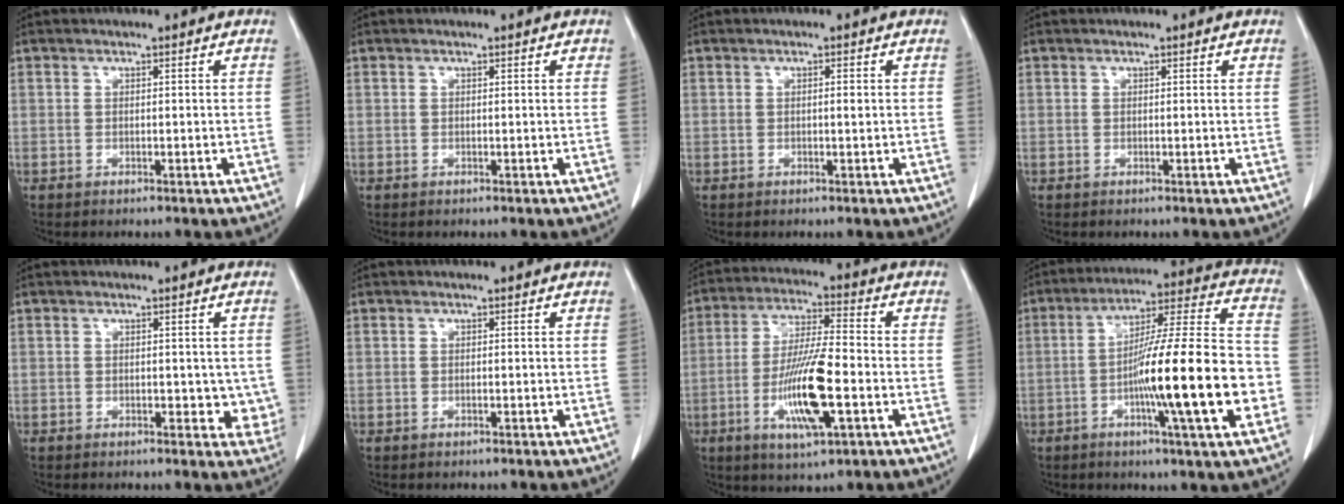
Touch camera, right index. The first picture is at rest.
{"total": 0.0}
{"total": 0.9, "force": [0.1, 0.1, 0.9], "torque": [-0.015, 0.000, 0.002]}
{"total": 0.0}
{"total": 3.4, "force": [0.1, 2.2, 2.6], "torque": [-0.010, -0.003, 0.001]}
{"total": 0.0}
{"total": 12.5, "force": [-3.8, 1.8, 11.8], "torque": [-0.229, -0.010, -0.067]}
{"total": 19.2, "force": [-4.7, 0.3, 18.6], "torque": [-0.285, 0.001, -0.077]}